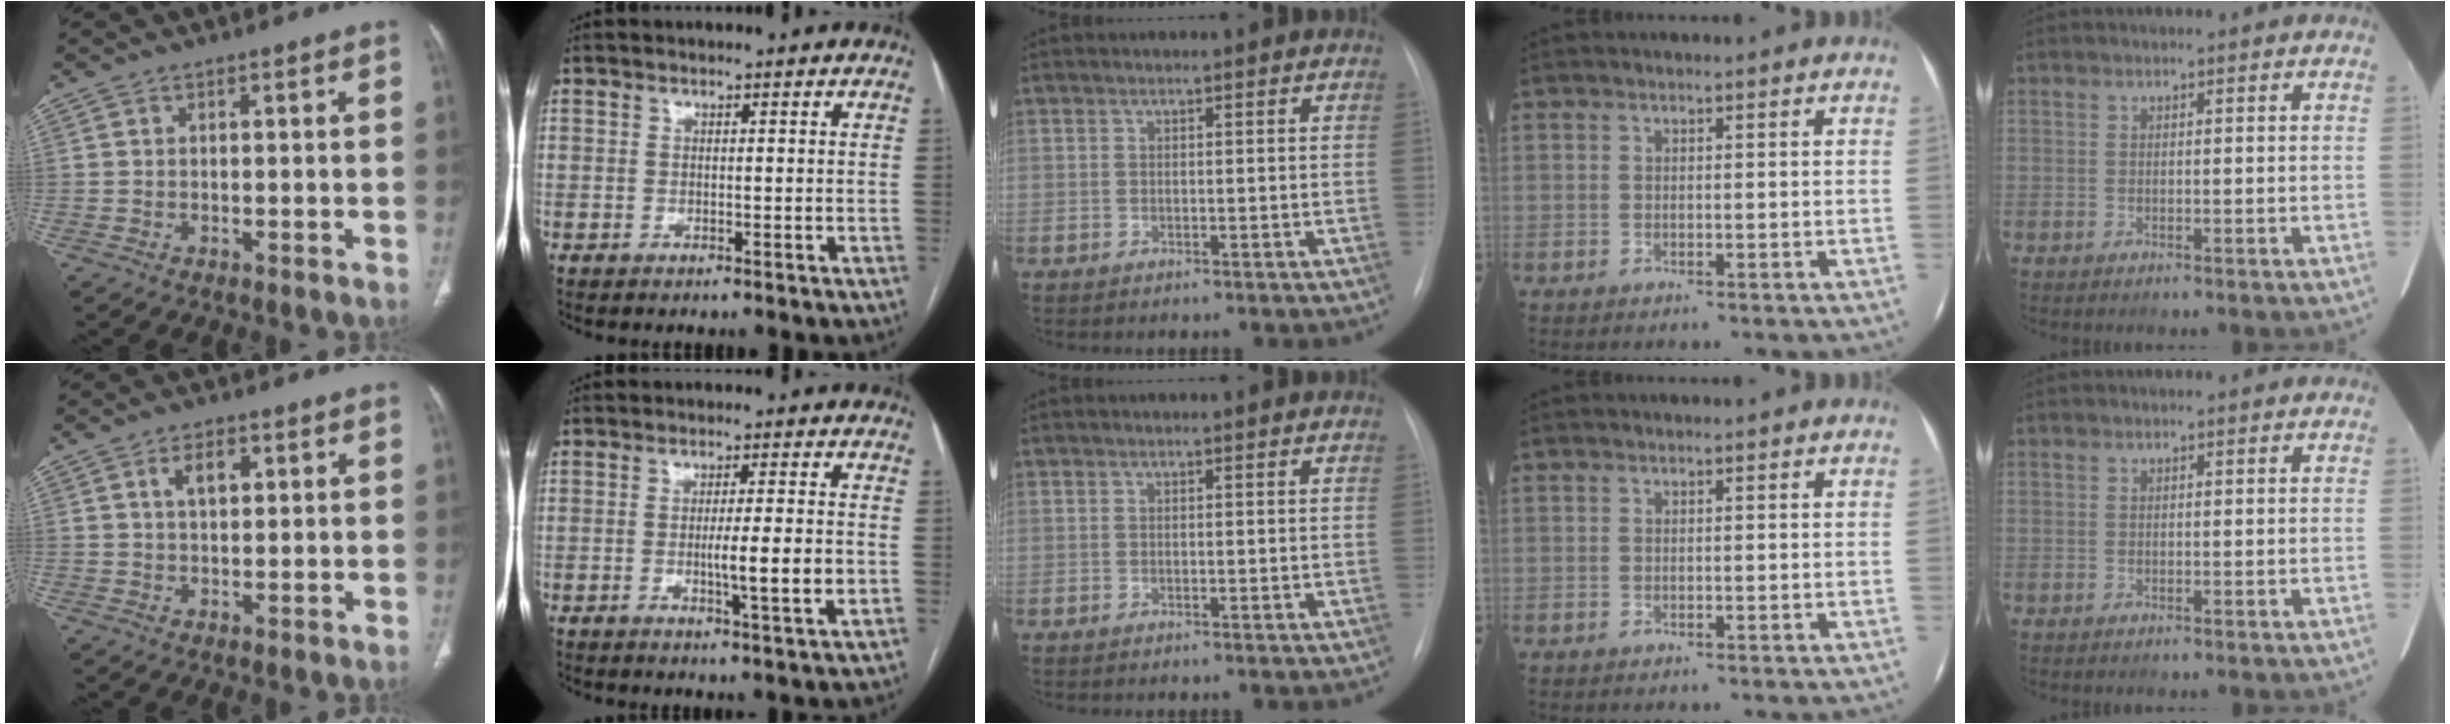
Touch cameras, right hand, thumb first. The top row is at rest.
{"thumb": {"total": 4.3, "force": [1.5, 2.4, 3.3], "torque": [-0.052, 0.001, 0.028]}, "index": {"total": 6.7, "force": [-1.4, -0.1, 6.5], "torque": [-0.103, -0.010, -0.022]}}